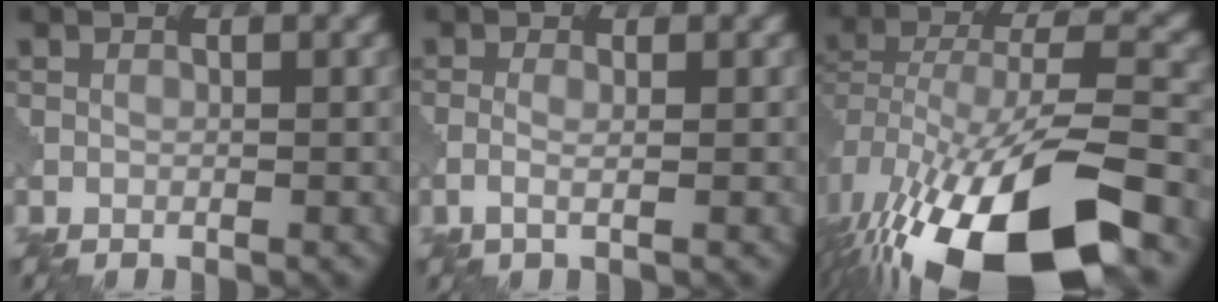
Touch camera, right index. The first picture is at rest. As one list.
[{"total": 1.3, "force": [-0.1, 0.4, 1.2], "torque": [-0.024, 0.002, -0.008]}, {"total": 16.8, "force": [-9.3, 6.5, 12.4], "torque": [-0.250, -0.042, -0.140]}]